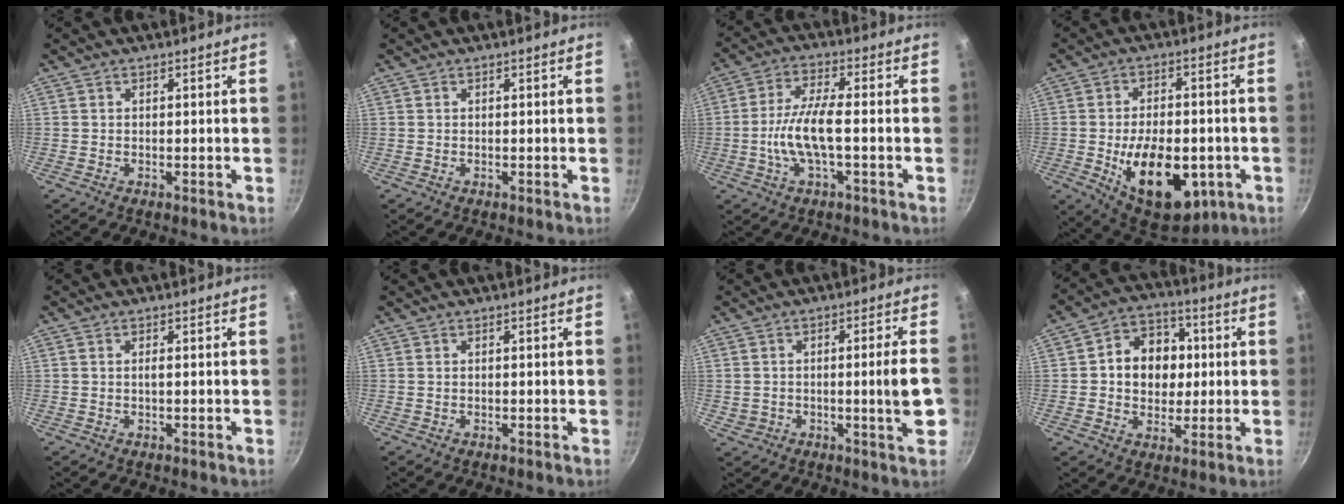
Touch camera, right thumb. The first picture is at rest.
{"total": 0.0}
{"total": 8.8, "force": [-1.7, 2.5, 8.3], "torque": [-0.173, 0.020, -0.040]}
{"total": 18.9, "force": [-4.9, 10.6, 14.9], "torque": [-0.195, 0.003, -0.058]}
{"total": 0.7, "force": [0.0, 0.1, 0.7], "torque": [-0.013, 0.001, -0.001]}
{"total": 0.0}
{"total": 7.3, "force": [-0.7, 1.3, 7.1], "torque": [-0.104, 0.012, -0.002]}
{"total": 12.4, "force": [1.2, 10.1, 7.1], "torque": [-0.069, 0.011, 0.009]}